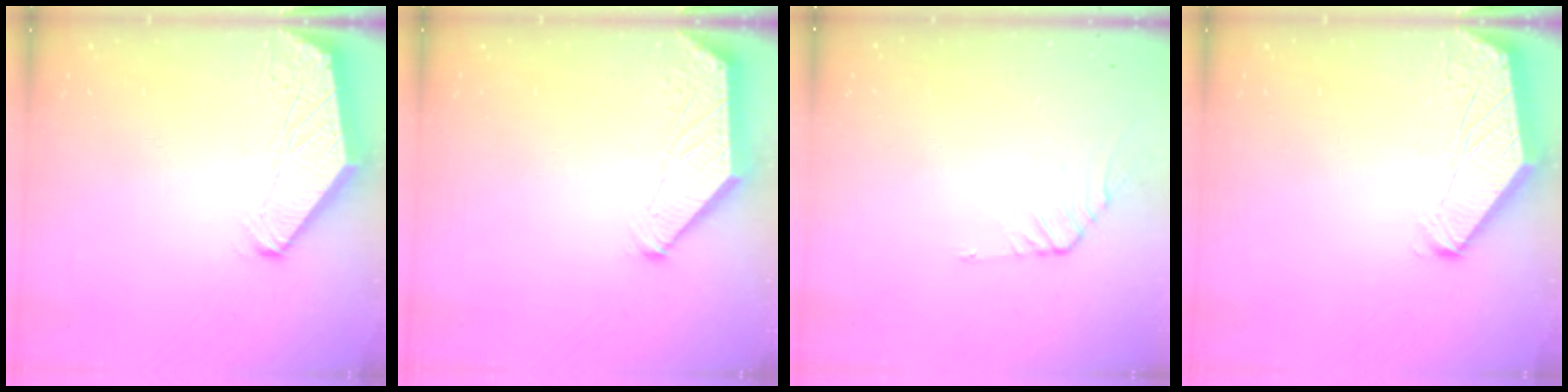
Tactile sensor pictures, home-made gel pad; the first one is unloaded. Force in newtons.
{"total": 0.0}
{"total": 1.9, "press": 1.8, "slide": 0.6}
{"total": 0.0}